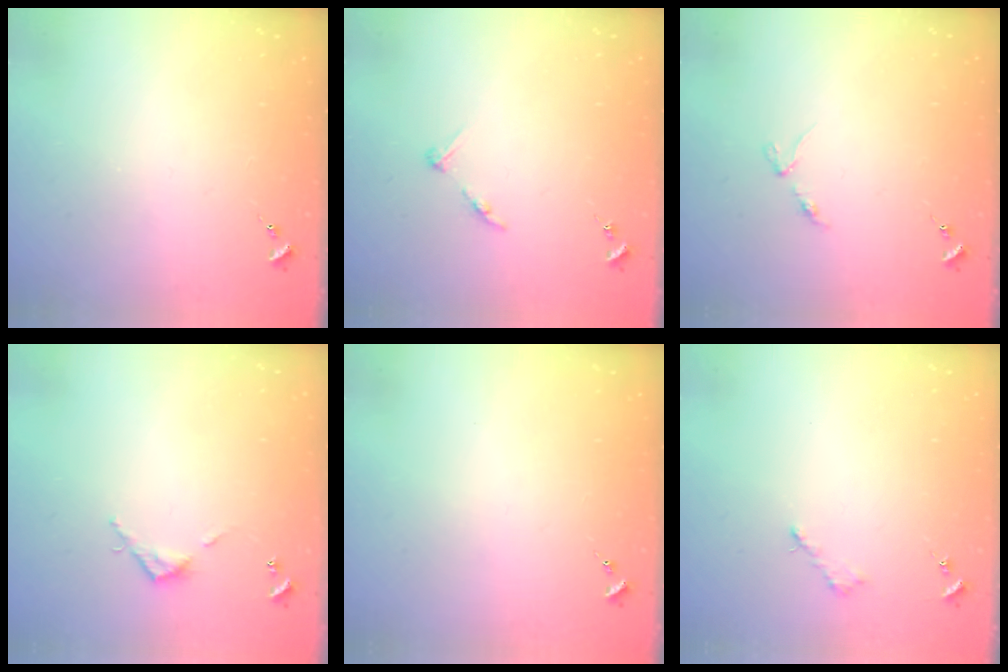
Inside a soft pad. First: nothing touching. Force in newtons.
{"total": 5.2, "press": 5.2, "slide": 0.6}
{"total": 2.9, "press": 2.8, "slide": 0.4}
{"total": 3.9, "press": 3.9, "slide": 0.3}
{"total": 0.0}
{"total": 2.6, "press": 2.5, "slide": 0.3}